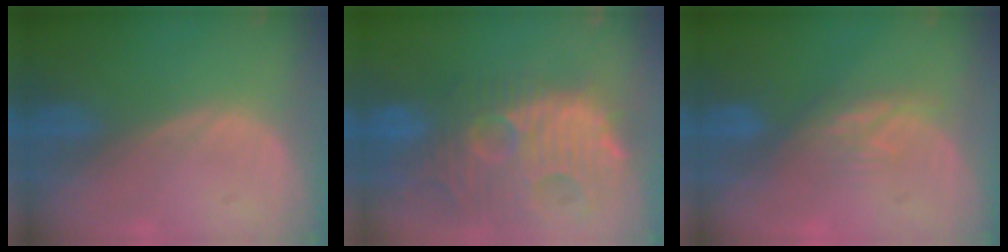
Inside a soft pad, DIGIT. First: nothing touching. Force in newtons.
{"total": 14.6, "press": 12.6, "slide": 7.3}
{"total": 3.8, "press": 3.7, "slide": 0.5}